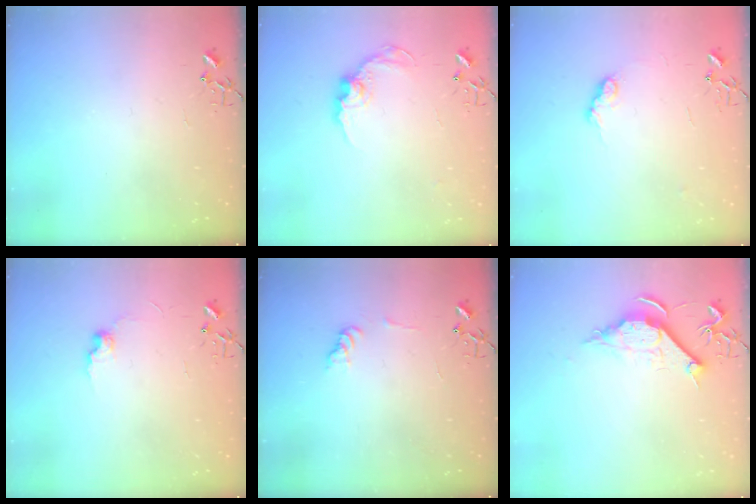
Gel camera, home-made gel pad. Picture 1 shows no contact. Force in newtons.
{"total": 10.7, "press": 10.7, "slide": 0.5}
{"total": 7.8, "press": 7.8, "slide": 0.1}
{"total": 7.9, "press": 7.9, "slide": 0.7}
{"total": 6.1, "press": 6.1, "slide": 0.4}
{"total": 9.6, "press": 9.6, "slide": 0.4}